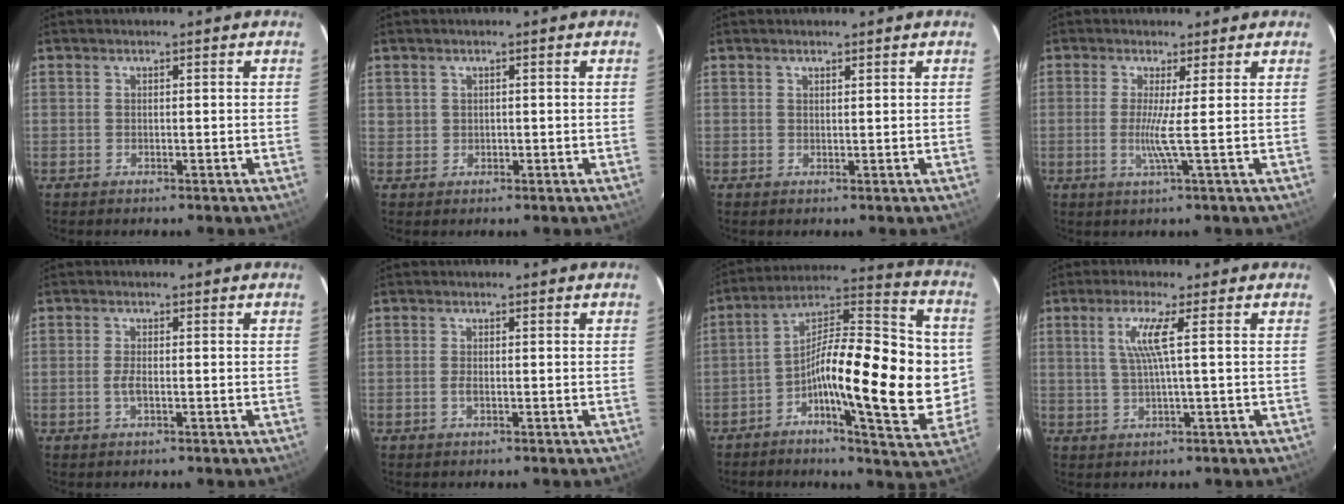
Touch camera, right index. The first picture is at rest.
{"total": 1.2, "force": [0.3, 1.1, 0.1], "torque": [0.001, 0.005, 0.007]}
{"total": 0.8, "force": [0.7, 0.1, 0.2], "torque": [-0.006, 0.000, 0.012]}
{"total": 3.6, "force": [-0.1, -1.5, 3.2], "torque": [-0.060, -0.012, -0.013]}
{"total": 2.1, "force": [-0.6, 0.5, 1.9], "torque": [-0.041, -0.002, -0.012]}
{"total": 1.1, "force": [-0.4, 0.3, 1.0], "torque": [-0.023, -0.001, -0.007]}
{"total": 21.7, "force": [-3.4, 6.4, 20.5], "torque": [-0.314, 0.026, -0.061]}
{"total": 4.8, "force": [1.2, -0.9, 4.6], "torque": [-0.083, 0.003, 0.026]}